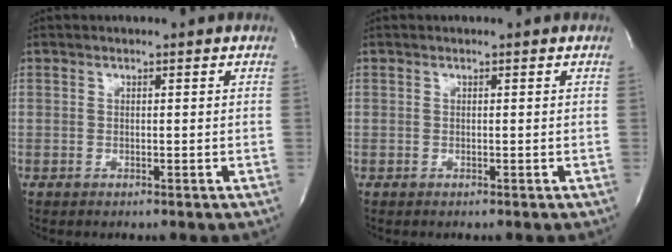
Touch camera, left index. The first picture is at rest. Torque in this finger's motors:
{"motor_torque": [0.00, 0.00, 0.00, 0.00]}